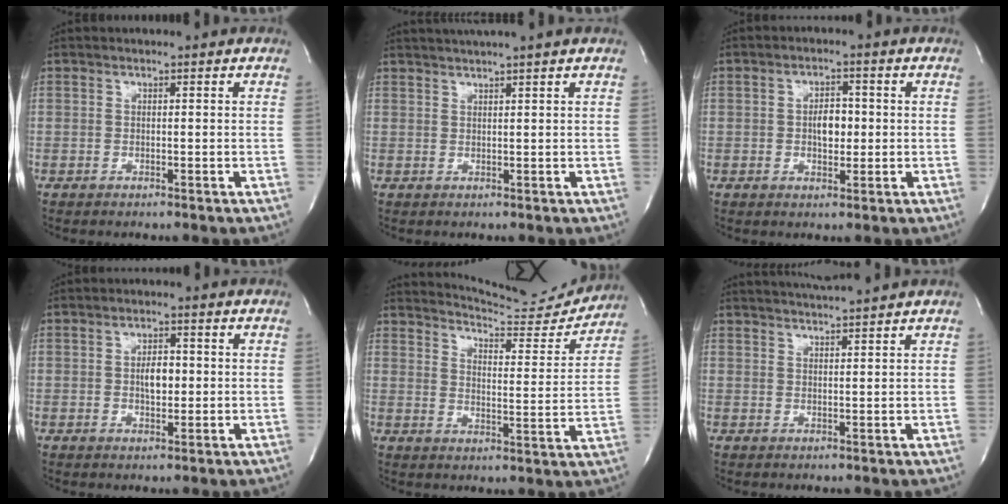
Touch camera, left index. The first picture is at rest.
{"total": 4.7, "force": [3.9, -1.2, 2.2], "torque": [-0.030, 0.016, 0.060]}
{"total": 3.9, "force": [-0.3, 2.1, 3.3], "torque": [-0.051, 0.002, -0.002]}
{"total": 3.5, "force": [-0.2, 1.7, 3.1], "torque": [-0.050, -0.001, 0.000]}
{"total": 13.1, "force": [13.1, 0.2, 1.1], "torque": [-0.017, -0.050, 0.166]}
{"total": 4.7, "force": [4.4, -1.3, 1.3], "torque": [-0.022, 0.005, 0.069]}